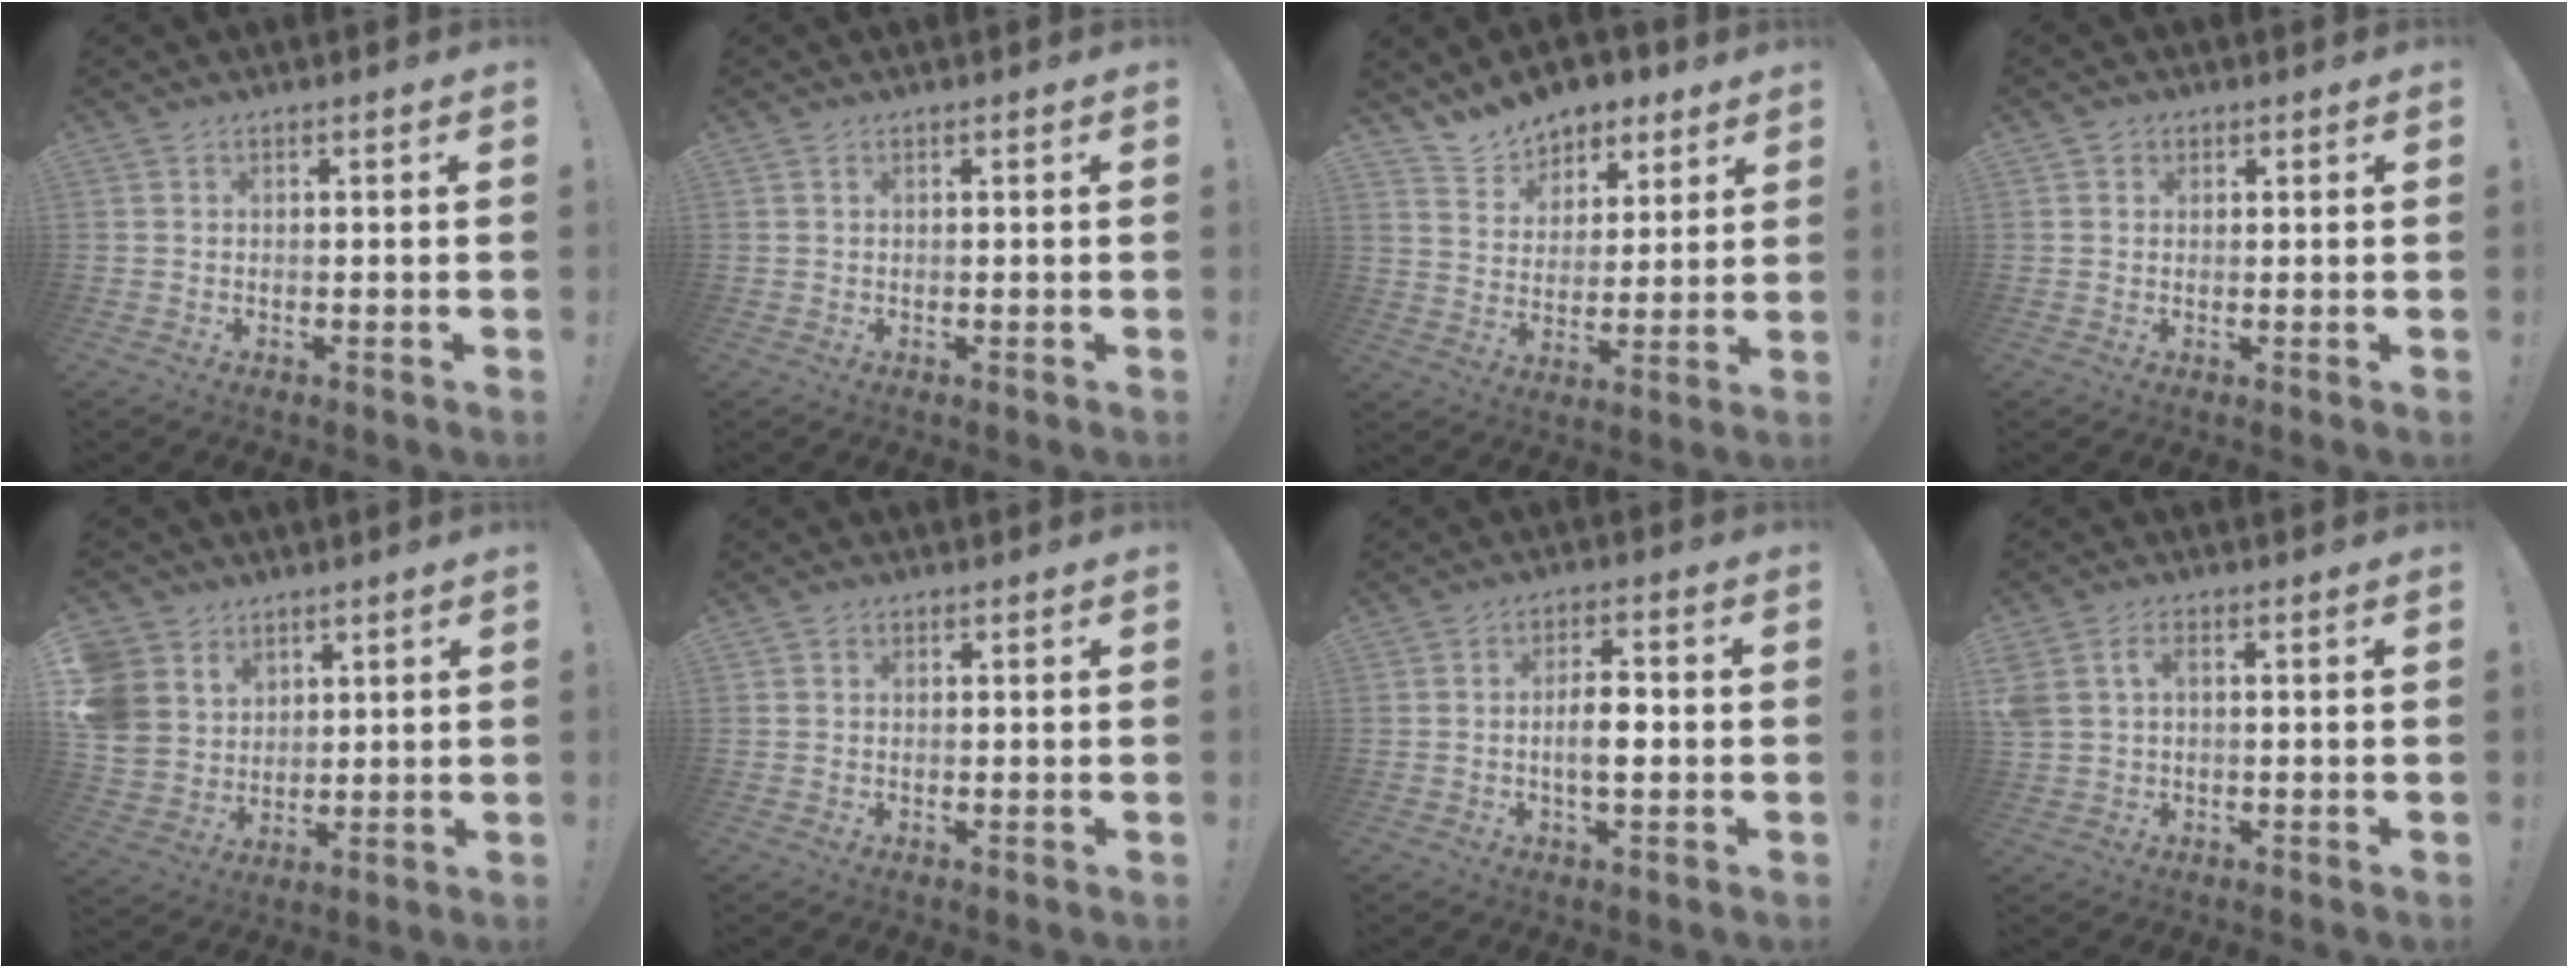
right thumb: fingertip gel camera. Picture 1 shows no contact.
{"total": 0.5, "force": [0.4, 0.2, 0.3], "torque": [0.000, -0.002, 0.006]}
{"total": 10.9, "force": [9.0, 5.9, 1.5], "torque": [-0.028, -0.070, 0.173]}
{"total": 1.6, "force": [0.7, 1.4, 0.3], "torque": [0.000, -0.002, 0.012]}
{"total": 9.5, "force": [4.1, 8.3, 2.5], "torque": [-0.047, -0.027, 0.088]}
{"total": 0.8, "force": [0.4, 0.7, 0.1], "torque": [0.006, -0.001, 0.006]}
{"total": 6.5, "force": [-1.0, 2.6, 5.9], "torque": [-0.096, 0.003, -0.021]}
{"total": 4.5, "force": [0.8, 3.0, 3.2], "torque": [-0.068, 0.003, 0.011]}